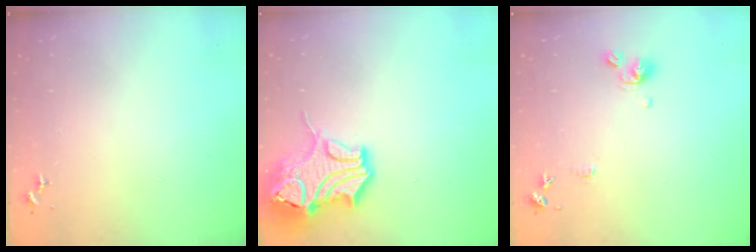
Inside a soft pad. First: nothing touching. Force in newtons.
{"total": 15.2, "press": 15.0, "slide": 2.4}
{"total": 9.4, "press": 9.4, "slide": 0.9}